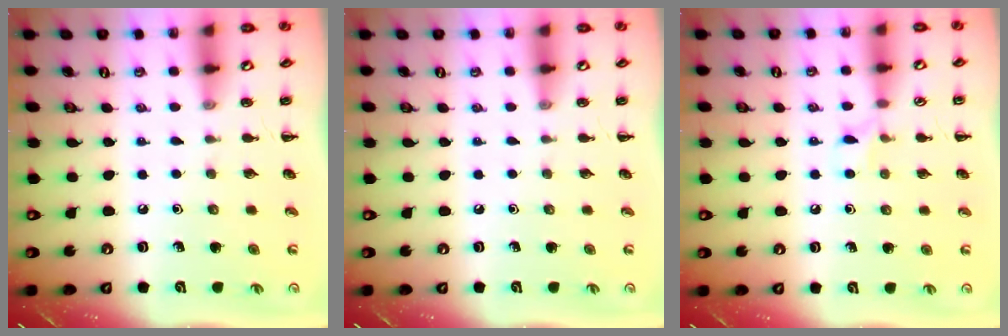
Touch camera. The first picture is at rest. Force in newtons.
{"total": 0.0}
{"total": 5.0, "press": 4.8, "slide": 1.5}